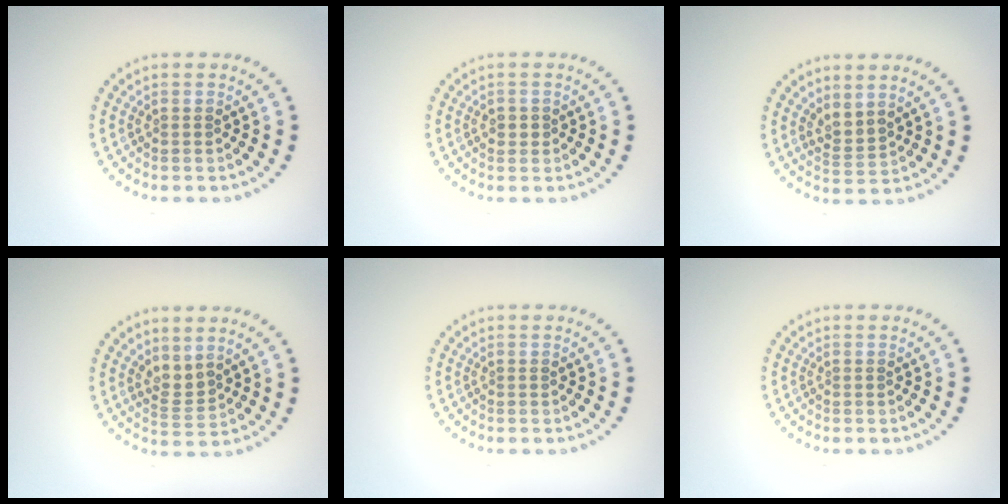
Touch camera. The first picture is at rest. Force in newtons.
{"total": 1.0, "press": 1.0, "slide": 0.3}
{"total": 2.0, "press": 1.3, "slide": 1.5}
{"total": 2.0, "press": 1.4, "slide": 1.4}
{"total": 0.0}
{"total": 0.0}